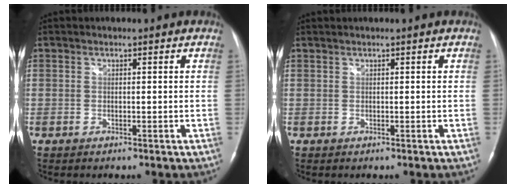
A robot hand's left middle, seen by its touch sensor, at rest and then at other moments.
{"total": 0.0}